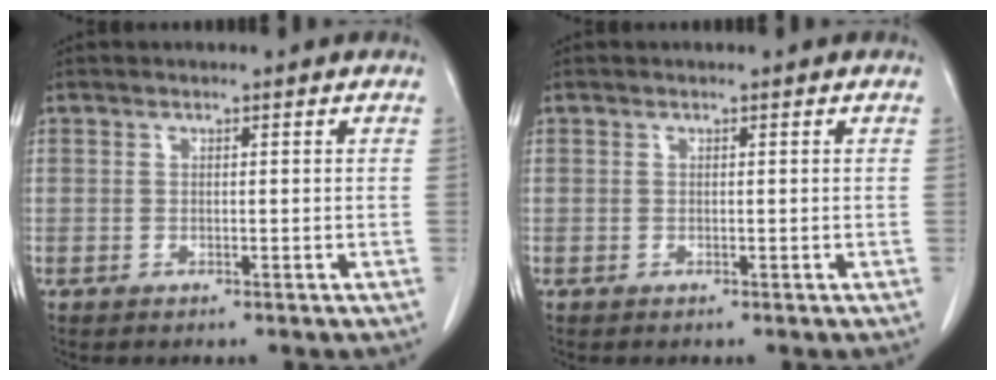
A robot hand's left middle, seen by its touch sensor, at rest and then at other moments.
{"total": 0.0}